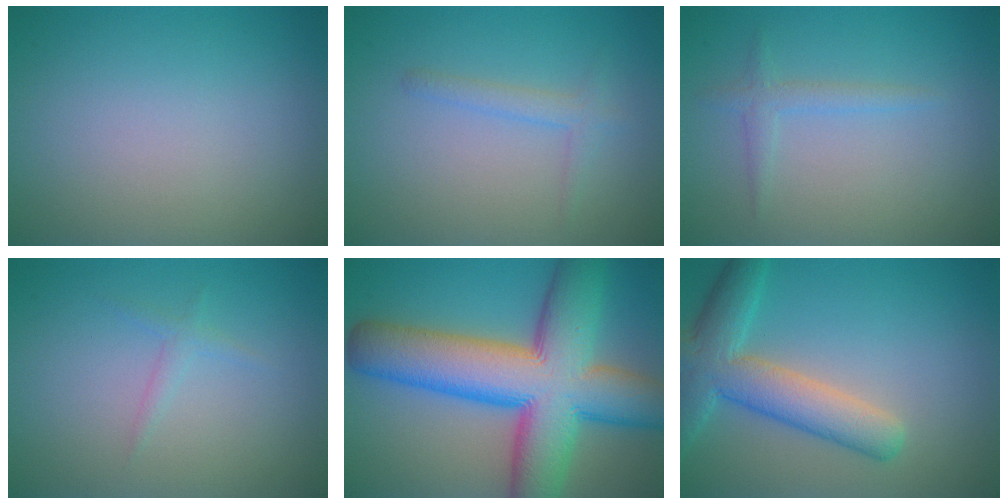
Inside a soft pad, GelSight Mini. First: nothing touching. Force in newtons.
{"total": 1.6, "press": 1.6, "slide": 0.1}
{"total": 1.4, "press": 1.4, "slide": 0.1}
{"total": 0.9, "press": 0.9, "slide": 0.1}
{"total": 14.7, "press": 14.7, "slide": 0.4}
{"total": 6.2, "press": 6.2, "slide": 0.4}